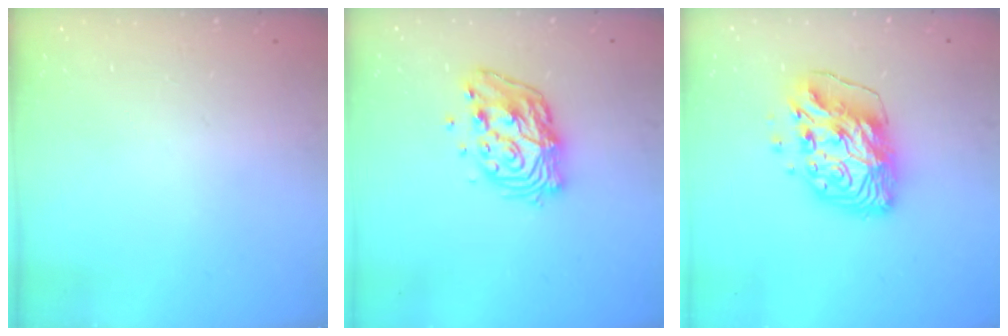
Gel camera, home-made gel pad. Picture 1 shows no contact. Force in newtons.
{"total": 13.7, "press": 13.7, "slide": 1.2}
{"total": 14.8, "press": 14.7, "slide": 1.7}